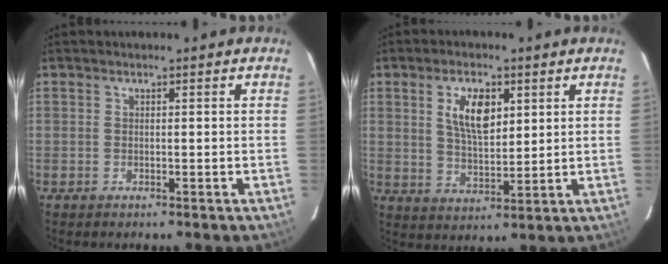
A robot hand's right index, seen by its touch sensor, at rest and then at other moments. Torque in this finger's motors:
{"motor_torque": [0.24, 0.06, 0.20, 0.08]}